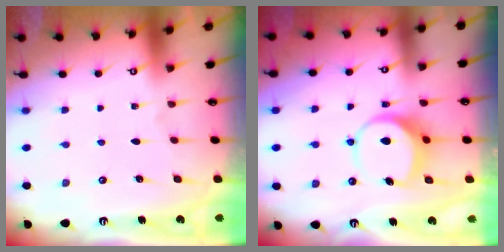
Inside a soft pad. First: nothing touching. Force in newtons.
{"total": 9.0, "press": 9.0, "slide": 0.9}